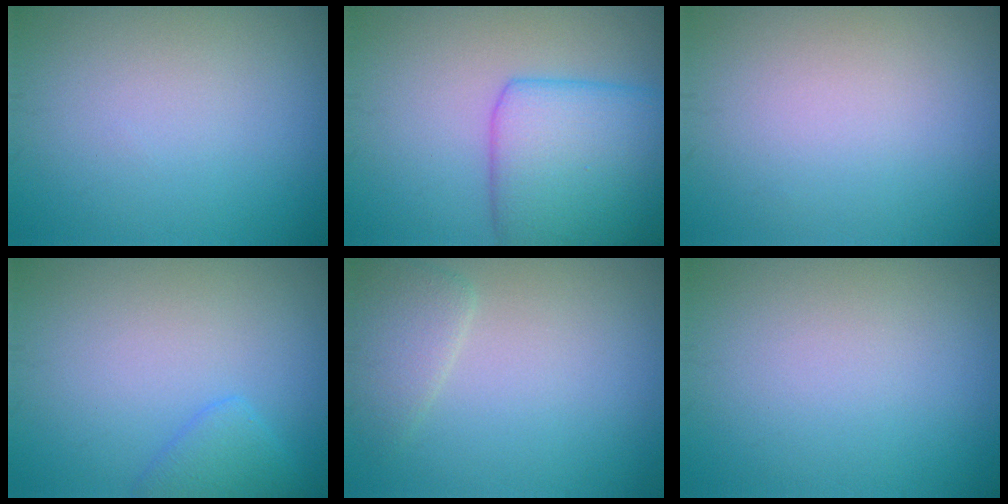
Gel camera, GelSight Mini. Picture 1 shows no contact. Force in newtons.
{"total": 7.2, "press": 7.2, "slide": 0.1}
{"total": 0.0}
{"total": 2.0, "press": 1.9, "slide": 0.0}
{"total": 2.2, "press": 2.1, "slide": 0.3}
{"total": 0.0}